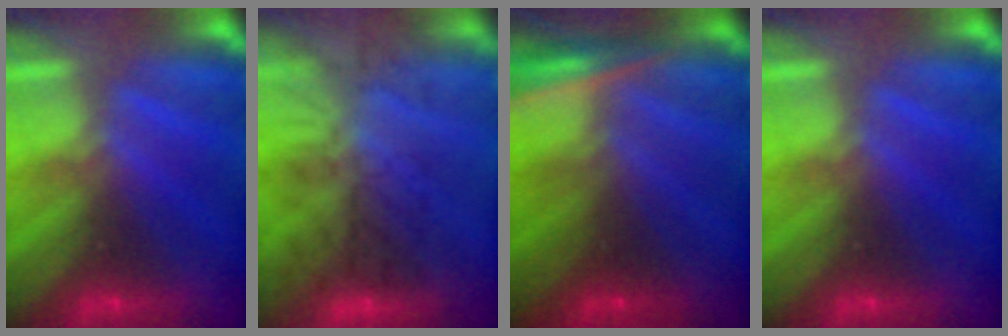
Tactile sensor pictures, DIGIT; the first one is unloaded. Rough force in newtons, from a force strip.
{"total": 8.4}
{"total": 2.9}
{"total": 0.0}